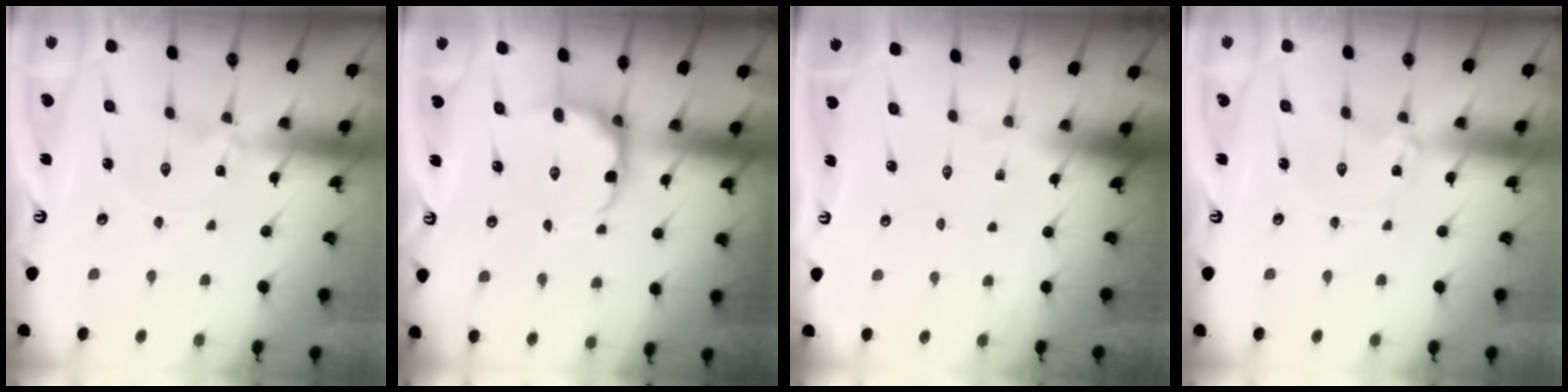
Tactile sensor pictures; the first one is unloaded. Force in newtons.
{"total": 8.9, "press": 8.2, "slide": 3.4}
{"total": 0.0}
{"total": 1.0, "press": 1.0, "slide": 0.2}